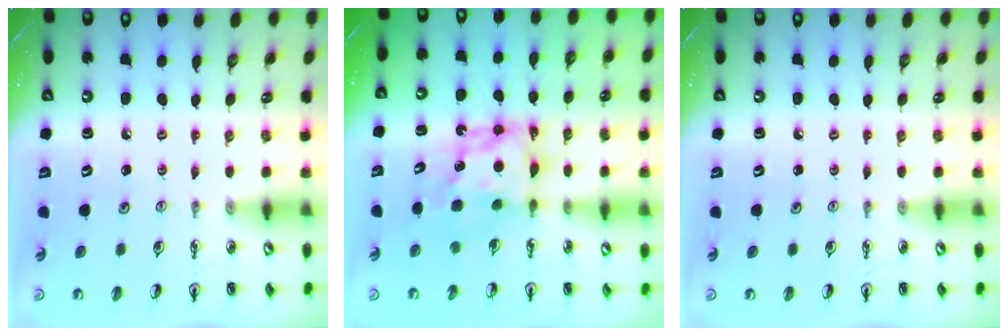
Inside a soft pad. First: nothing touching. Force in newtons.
{"total": 7.0, "press": 7.0, "slide": 0.8}
{"total": 0.0}